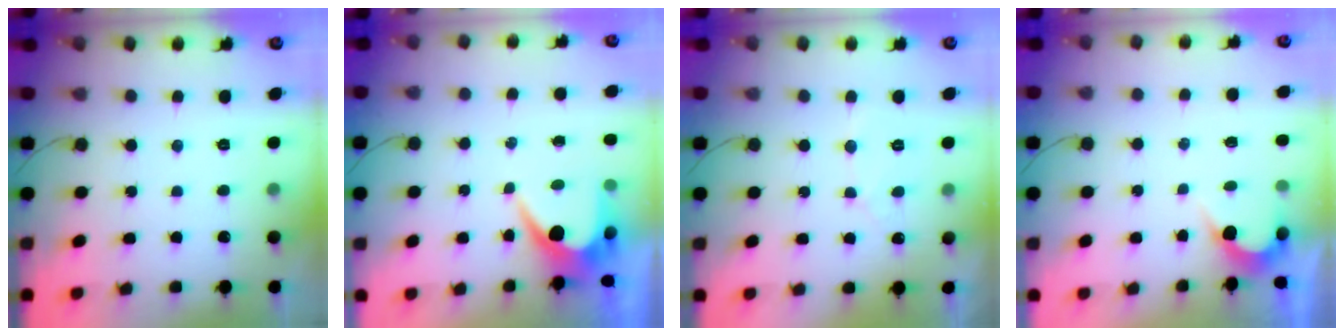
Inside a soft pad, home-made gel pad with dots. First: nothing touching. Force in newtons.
{"total": 6.9, "press": 6.8, "slide": 0.6}
{"total": 3.9, "press": 3.9, "slide": 0.3}
{"total": 2.6, "press": 2.6, "slide": 0.1}